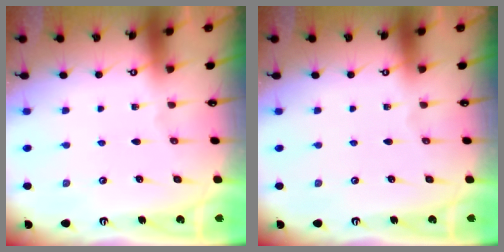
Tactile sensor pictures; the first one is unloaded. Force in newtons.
{"total": 0.0}